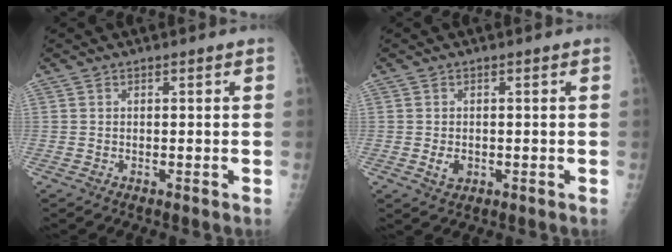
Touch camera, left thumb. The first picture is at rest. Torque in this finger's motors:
{"motor_torque": [-0.36, 0.51, 0.57, 0.25, 0.01]}